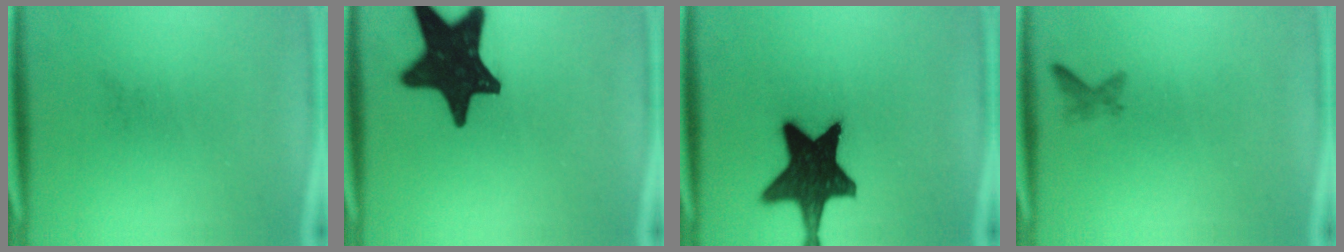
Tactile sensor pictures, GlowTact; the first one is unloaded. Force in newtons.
{"total": 18.9}
{"total": 17.6}
{"total": 1.1}